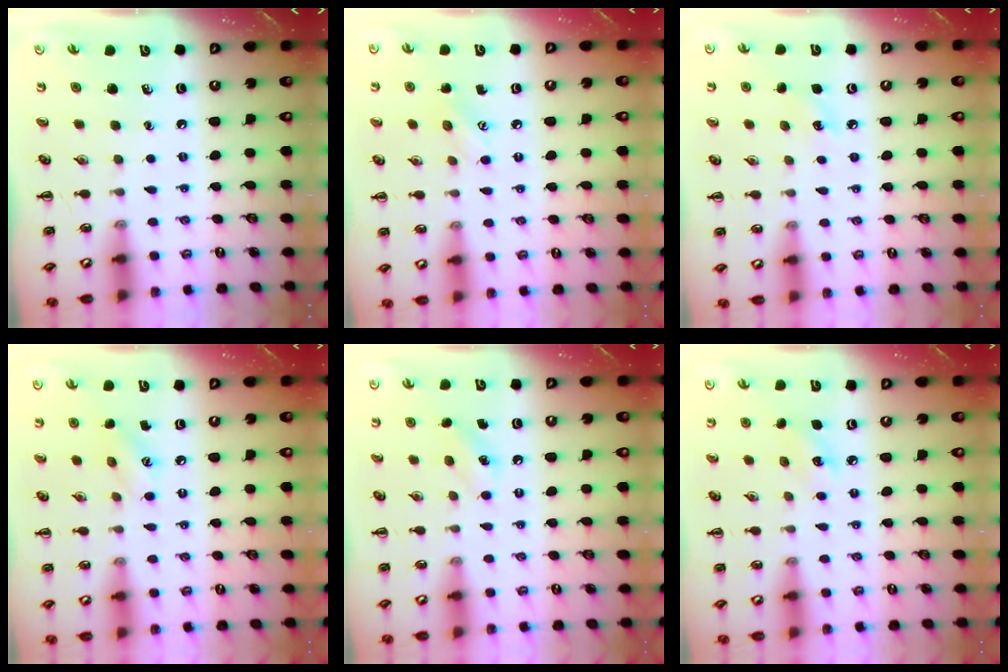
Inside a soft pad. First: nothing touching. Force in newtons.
{"total": 4.7, "press": 4.6, "slide": 1.3}
{"total": 5.2, "press": 5.0, "slide": 1.6}
{"total": 7.7, "press": 7.5, "slide": 2.0}
{"total": 7.2, "press": 7.1, "slide": 1.4}
{"total": 5.6, "press": 5.4, "slide": 1.5}